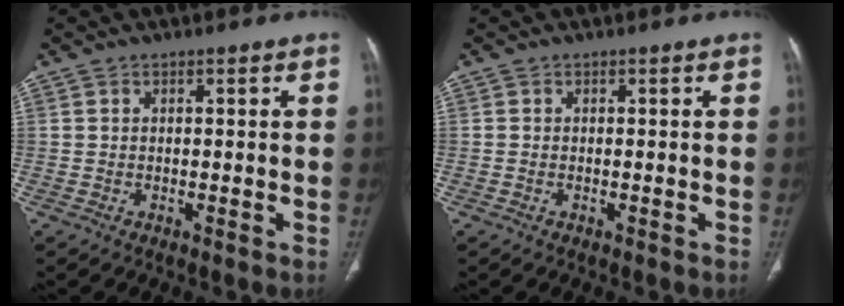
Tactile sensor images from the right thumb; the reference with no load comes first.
{"total": 0.0}